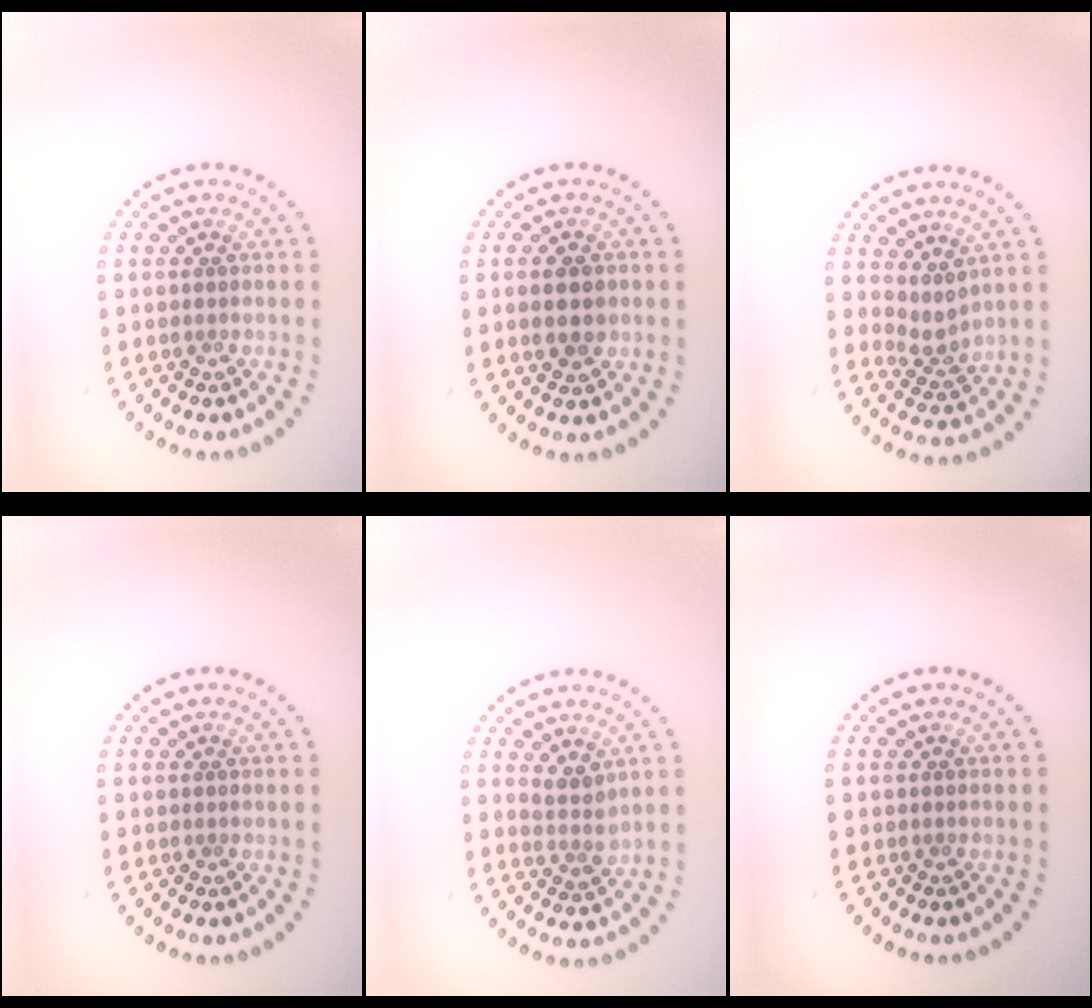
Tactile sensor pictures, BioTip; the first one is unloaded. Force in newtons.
{"total": 2.6, "press": 2.6, "slide": 0.2}
{"total": 2.2, "press": 1.6, "slide": 1.5}
{"total": 0.0}
{"total": 1.9, "press": 1.6, "slide": 1.1}
{"total": 0.0}